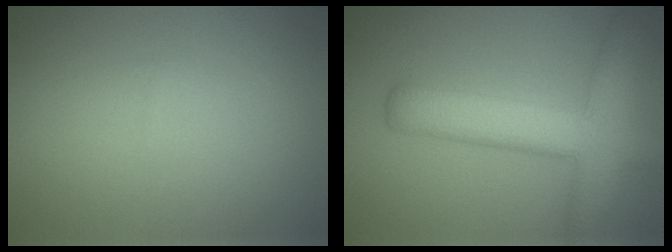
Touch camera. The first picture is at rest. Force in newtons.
{"total": 7.3, "press": 7.3, "slide": 0.3}